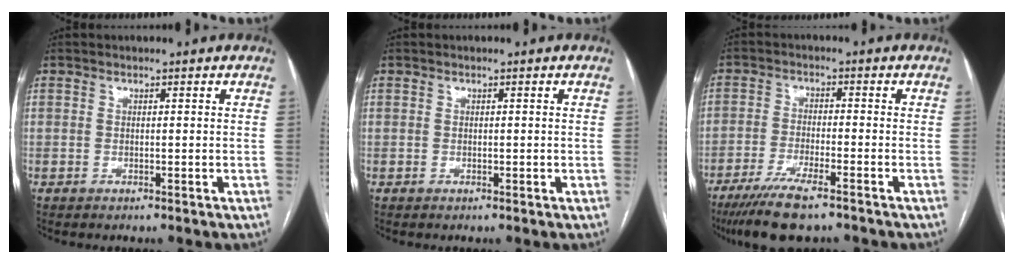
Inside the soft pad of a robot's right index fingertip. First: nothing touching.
{"total": 0.0}
{"total": 9.1, "force": [-6.7, 1.1, 6.0], "torque": [-0.104, -0.022, -0.114]}